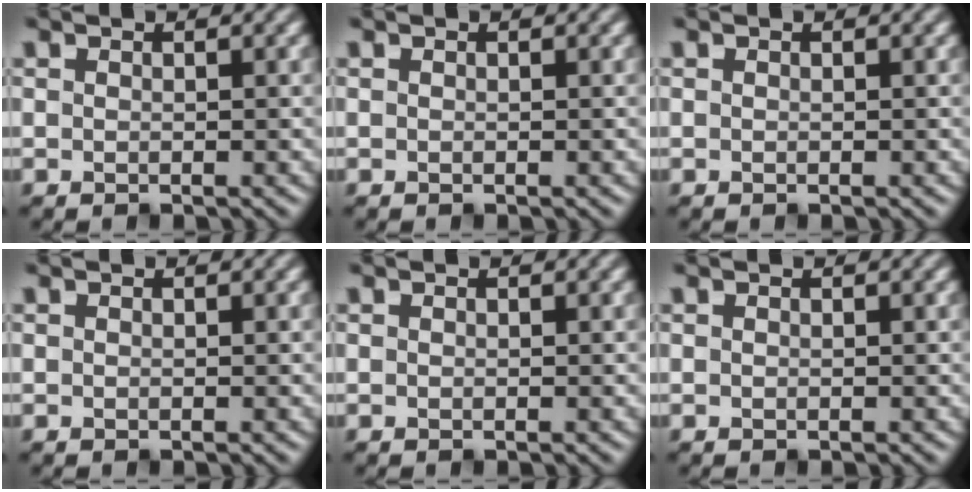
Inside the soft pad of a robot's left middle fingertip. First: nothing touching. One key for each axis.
{"total": 0.0}
{"total": 0.0}
{"total": 0.0}
{"total": 0.0}
{"total": 0.0}